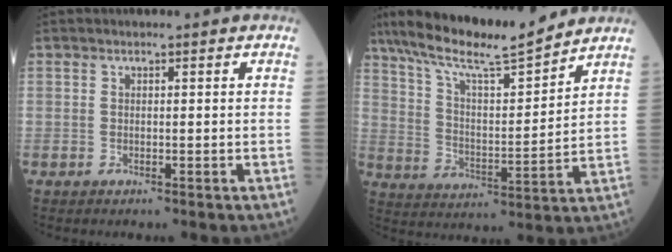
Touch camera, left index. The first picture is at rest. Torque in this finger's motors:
{"motor_torque": [0.57, -1.56, -0.06, 0.12]}